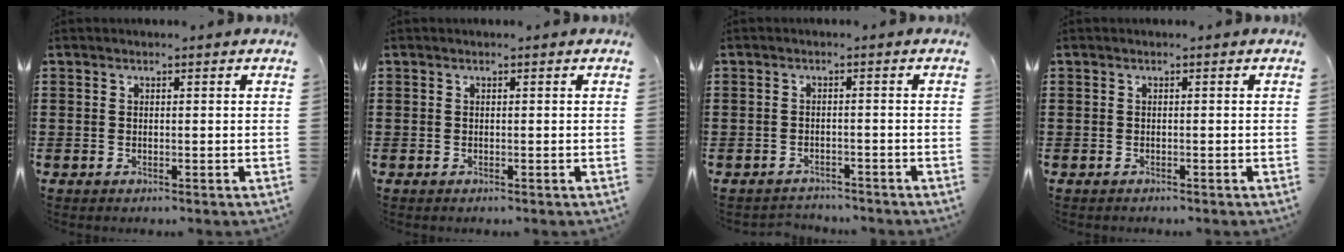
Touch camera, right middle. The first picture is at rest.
{"total": 0.0}
{"total": 1.9, "force": [-1.9, 0.4, -0.3], "torque": [-0.001, 0.001, -0.044]}
{"total": 0.0}